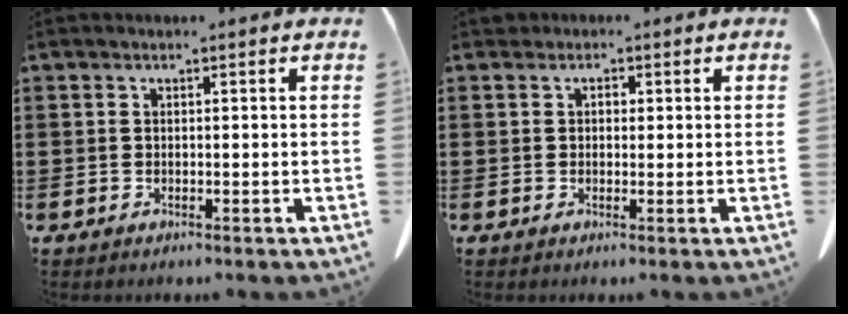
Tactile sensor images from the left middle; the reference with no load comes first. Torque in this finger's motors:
{"motor_torque": [-0.01, 0.05, 0.01, 0.01]}